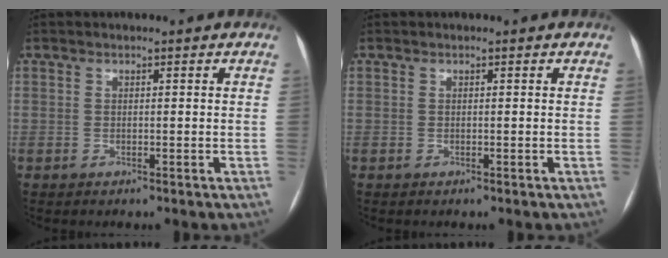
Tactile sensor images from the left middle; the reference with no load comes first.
{"total": 0.0}